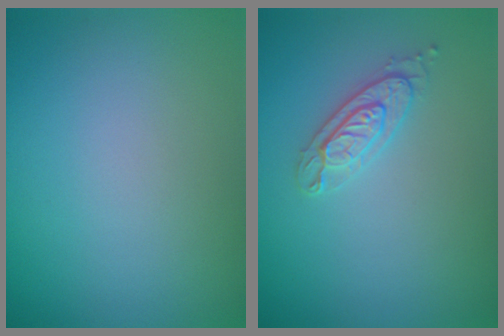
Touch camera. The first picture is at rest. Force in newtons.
{"total": 2.2, "press": 2.2, "slide": 0.3}